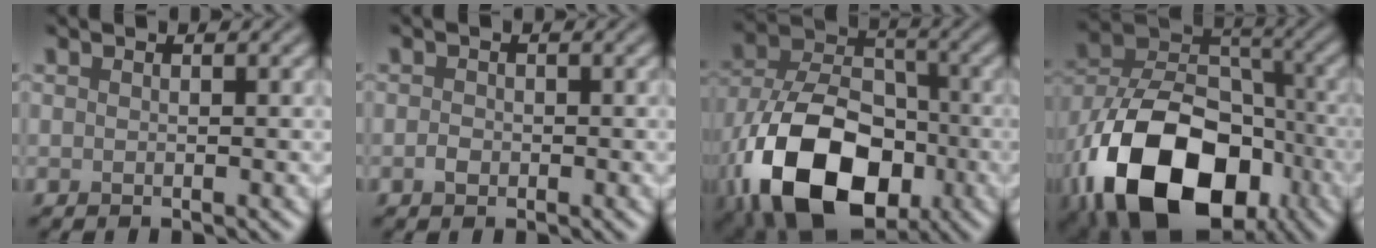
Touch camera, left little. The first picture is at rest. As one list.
[{"total": 0.9, "force": [-0.3, 0.7, 0.5], "torque": [-0.011, -0.001, -0.009]}, {"total": 15.3, "force": [-6.5, 9.4, 10.1], "torque": [-0.186, -0.028, -0.124]}, {"total": 16.3, "force": [-7.9, 10.2, 9.9], "torque": [-0.185, -0.018, -0.141]}]